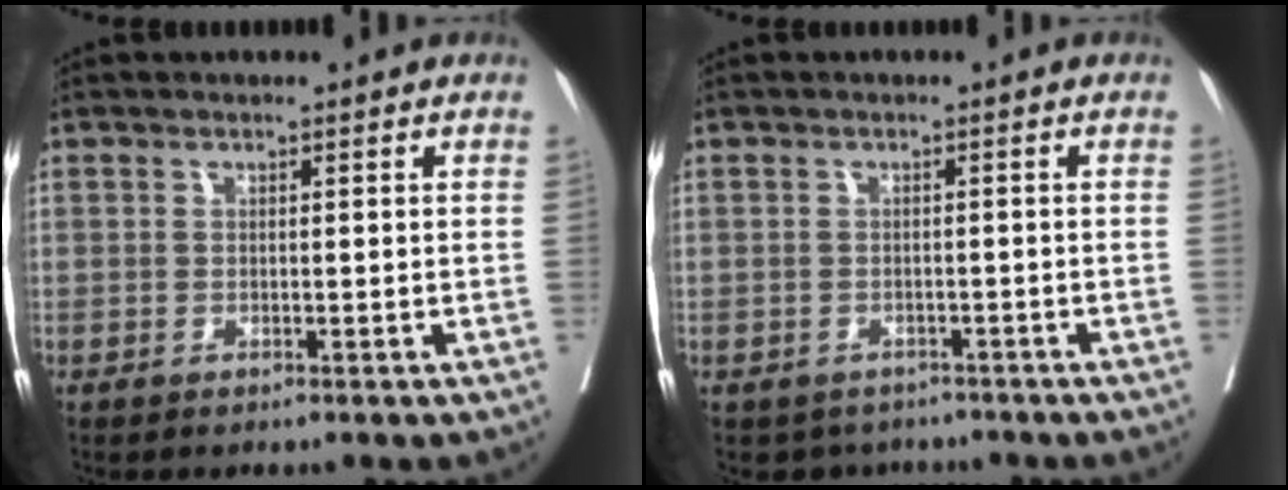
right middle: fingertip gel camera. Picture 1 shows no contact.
{"total": 3.9, "force": [-3.2, 2.1, 0.0], "torque": [0.006, 0.008, -0.042]}